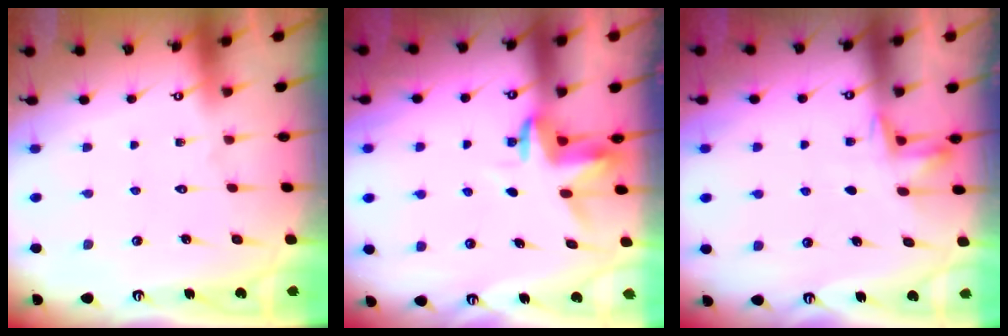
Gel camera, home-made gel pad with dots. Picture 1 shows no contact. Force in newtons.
{"total": 3.6, "press": 3.6, "slide": 0.2}
{"total": 4.5, "press": 4.3, "slide": 1.2}